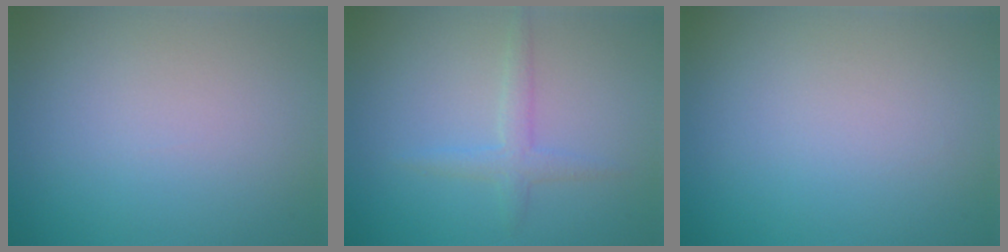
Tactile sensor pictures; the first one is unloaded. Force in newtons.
{"total": 1.9, "press": 1.9, "slide": 0.2}
{"total": 0.0}